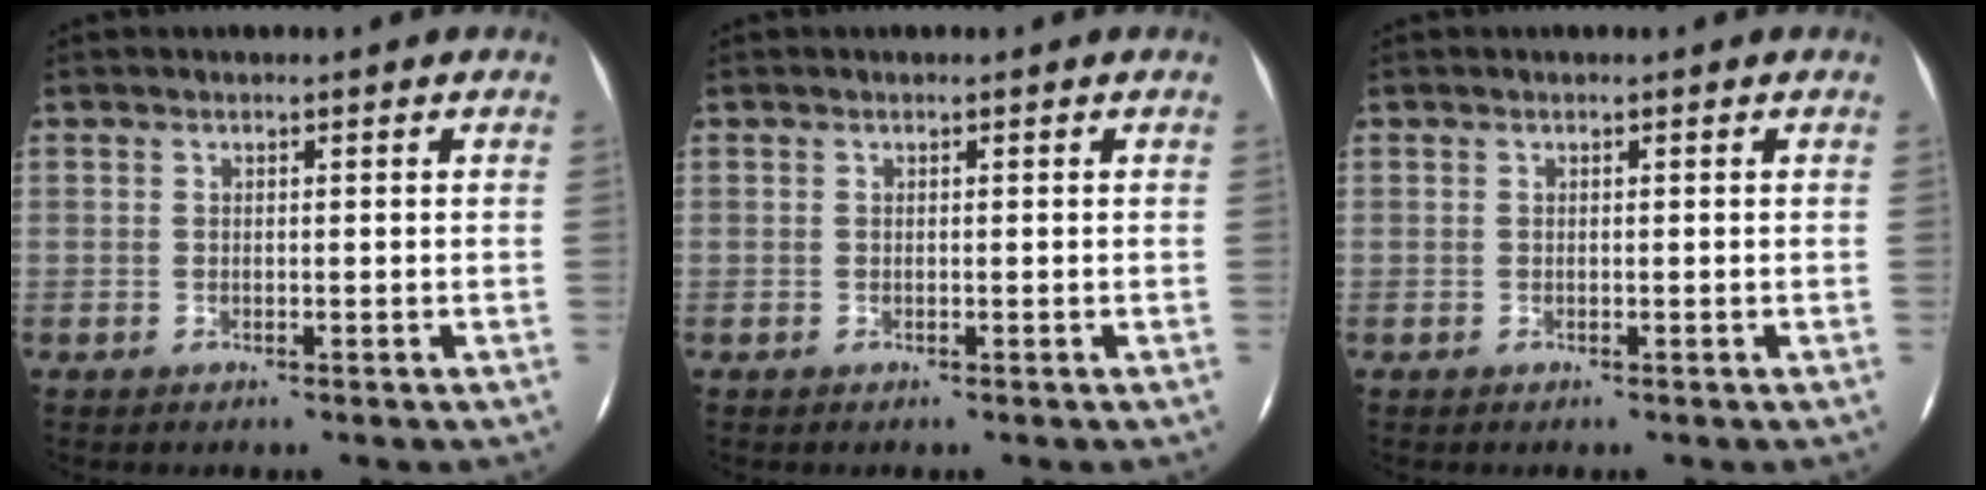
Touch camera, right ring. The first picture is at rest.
{"total": 0.0}
{"total": 0.0}